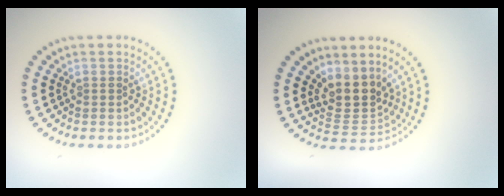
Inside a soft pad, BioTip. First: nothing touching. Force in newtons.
{"total": 3.5, "press": 2.7, "slide": 2.3}